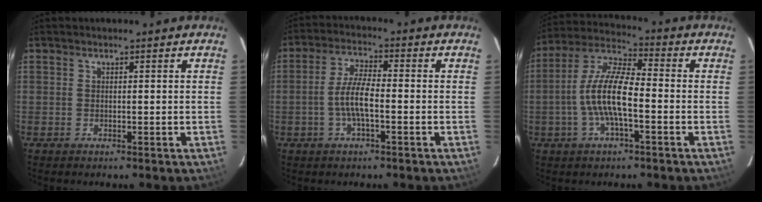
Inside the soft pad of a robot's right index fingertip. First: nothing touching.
{"total": 6.4, "force": [-1.6, 1.6, 6.0], "torque": [-0.121, 0.006, -0.032]}
{"total": 11.7, "force": [-2.6, 3.3, 10.9], "torque": [-0.224, 0.008, -0.054]}